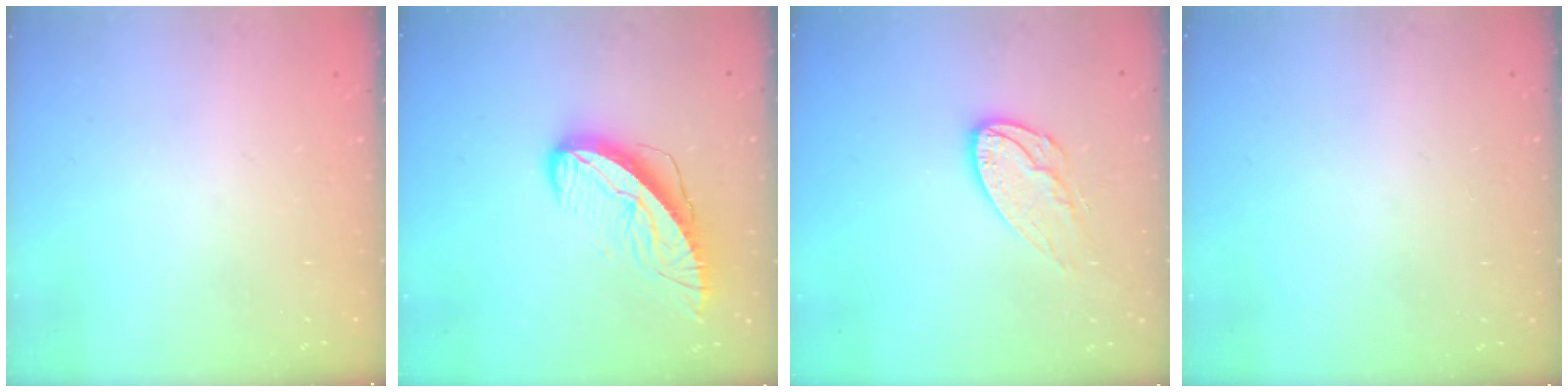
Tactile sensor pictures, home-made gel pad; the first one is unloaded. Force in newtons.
{"total": 9.8, "press": 9.7, "slide": 0.9}
{"total": 10.9, "press": 10.9, "slide": 0.8}
{"total": 0.0}